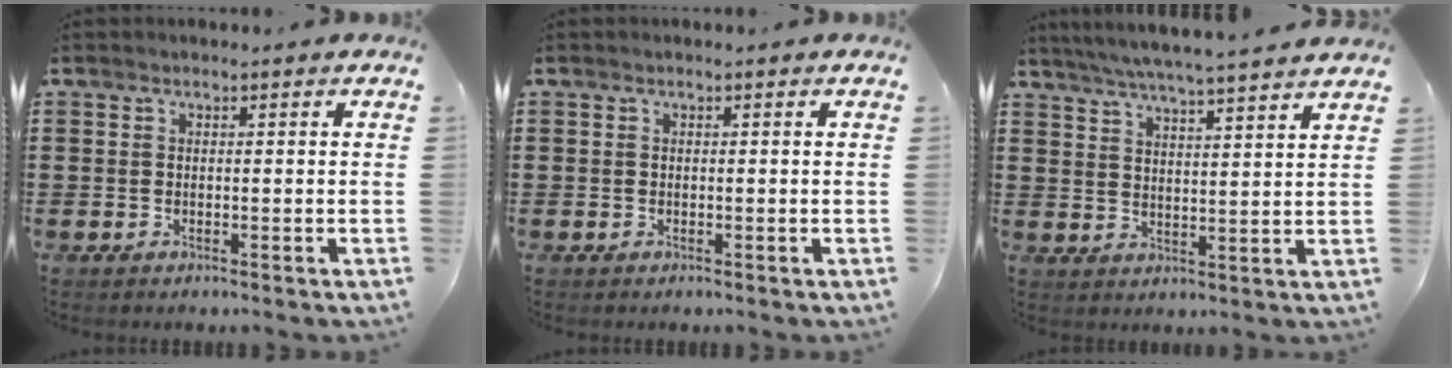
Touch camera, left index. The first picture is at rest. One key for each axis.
{"total": 0.0}
{"total": 5.1, "fx": 4.8, "fy": -0.7, "fz": 1.7, "tx": -0.049, "ty": -0.026, "tz": 0.083}